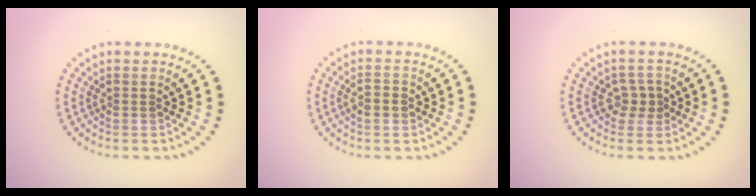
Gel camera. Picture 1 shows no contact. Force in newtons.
{"total": 1.3, "press": 1.3, "slide": 0.3}
{"total": 1.9, "press": 1.7, "slide": 0.7}